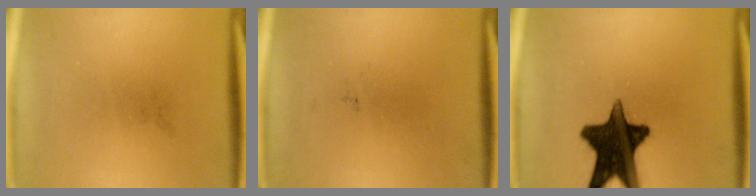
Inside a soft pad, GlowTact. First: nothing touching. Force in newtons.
{"total": 0.0}
{"total": 15.3}